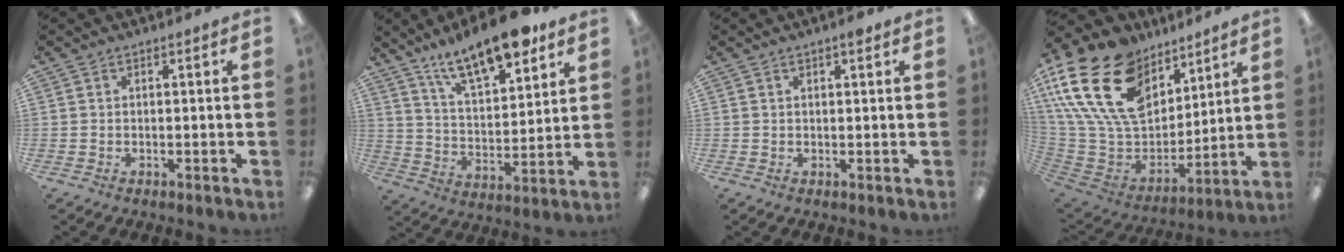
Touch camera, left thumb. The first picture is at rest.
{"total": 16.9, "force": [12.6, 5.7, 9.8], "torque": [-0.161, -0.067, 0.215]}
{"total": 1.3, "force": [0.9, 0.5, 0.9], "torque": [-0.012, 0.000, 0.012]}
{"total": 26.1, "force": [12.2, 17.0, 15.5], "torque": [-0.325, -0.061, 0.234]}